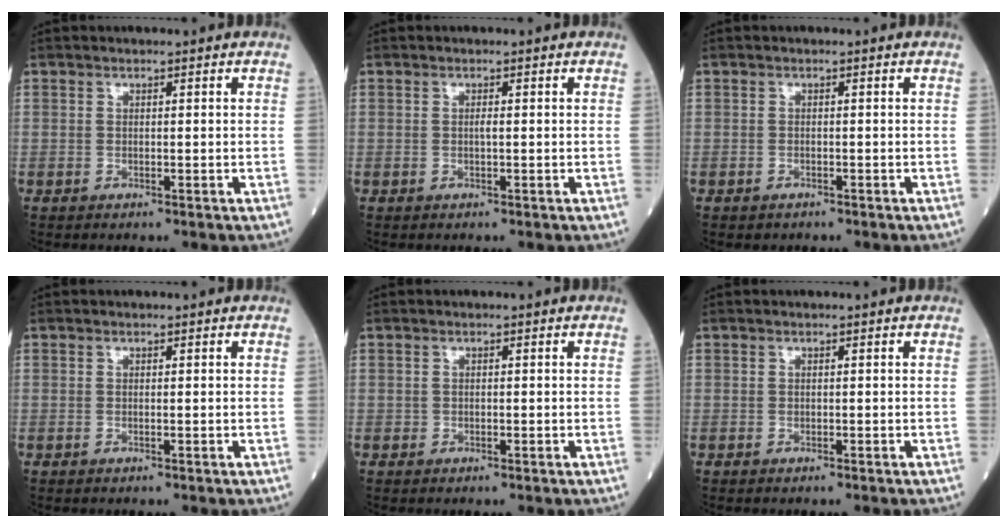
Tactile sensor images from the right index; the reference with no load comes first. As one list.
[{"total": 0.6, "force": [-0.1, 0.0, 0.6], "torque": [-0.011, 0.000, -0.002]}, {"total": 0.7, "force": [-0.6, 0.4, 0.1], "torque": [-0.005, 0.001, -0.008]}, {"total": 0.0}, {"total": 0.0}, {"total": 0.0}]